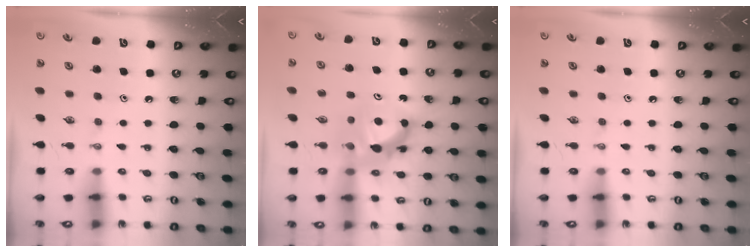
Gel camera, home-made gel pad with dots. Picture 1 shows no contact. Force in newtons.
{"total": 8.4, "press": 8.4, "slide": 0.9}
{"total": 0.0}